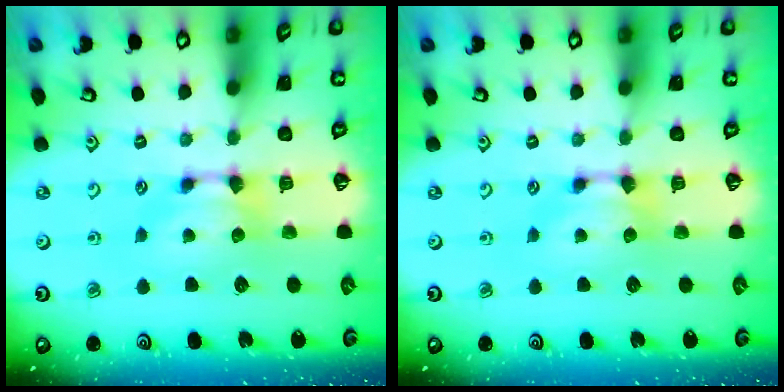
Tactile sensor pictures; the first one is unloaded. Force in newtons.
{"total": 0.0}